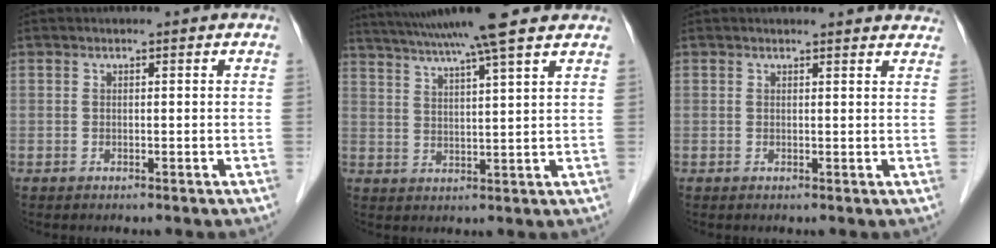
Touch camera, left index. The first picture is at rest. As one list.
[{"total": 13.5, "force": [11.2, -1.1, 7.4], "torque": [-0.133, 0.018, 0.164]}, {"total": 6.8, "force": [6.6, 0.9, 1.1], "torque": [0.003, -0.005, 0.047]}]